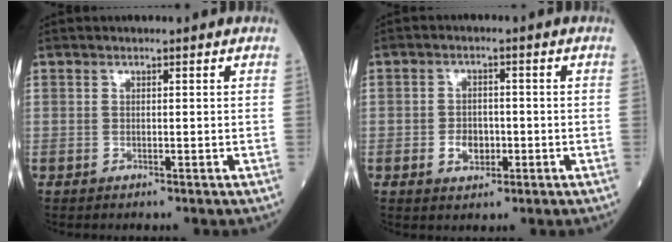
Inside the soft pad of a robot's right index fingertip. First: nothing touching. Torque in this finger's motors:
{"motor_torque": [0.14, -0.04, 0.15, 0.04]}